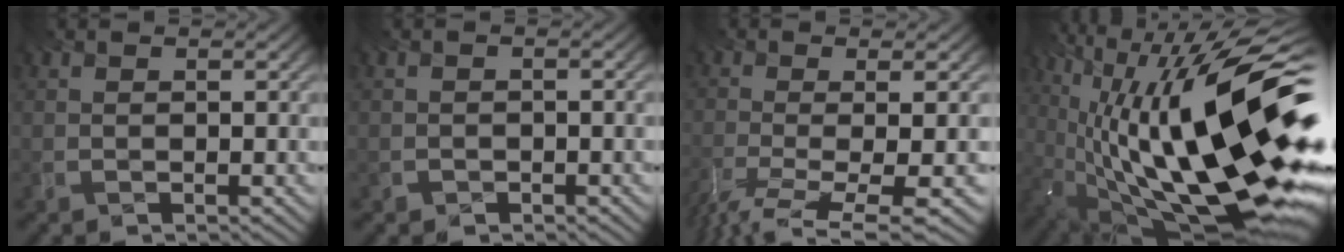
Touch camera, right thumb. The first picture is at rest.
{"total": 0.8, "force": [-0.7, 0.0, -0.4], "torque": [-0.019, -0.001, 0.000]}
{"total": 7.1, "force": [-2.4, 0.8, 6.6], "torque": [-0.113, -0.007, -0.015]}
{"total": 20.4, "force": [-1.1, 8.6, 18.5], "torque": [-0.357, -0.033, -0.005]}